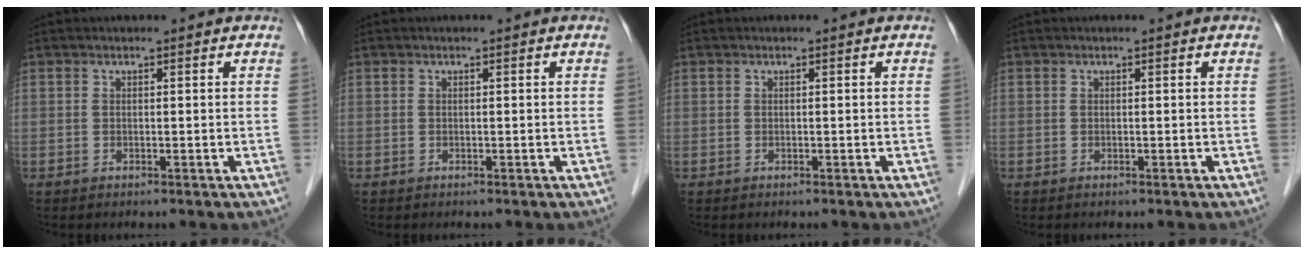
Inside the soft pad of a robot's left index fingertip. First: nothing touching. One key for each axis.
{"total": 0.0}
{"total": 0.0}
{"total": 0.0}